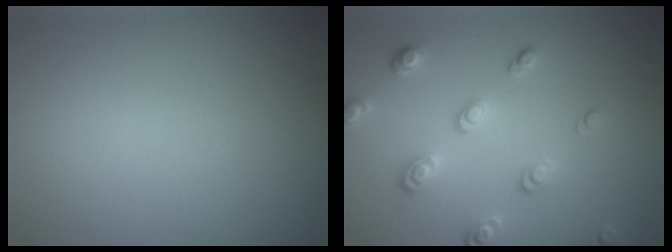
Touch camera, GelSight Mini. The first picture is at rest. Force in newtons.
{"total": 3.3, "press": 2.6, "slide": 2.0}